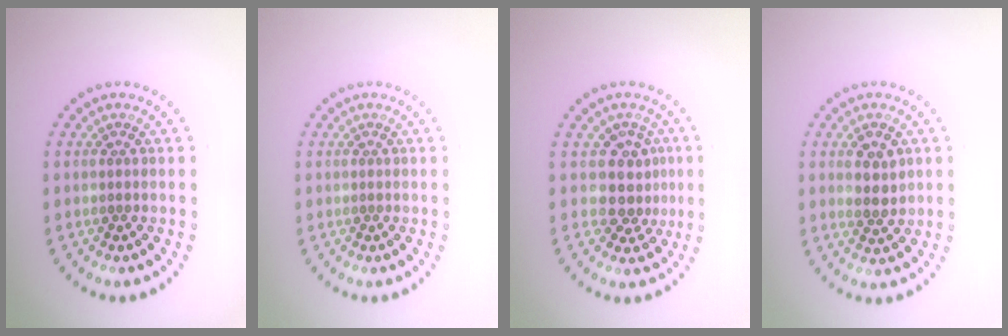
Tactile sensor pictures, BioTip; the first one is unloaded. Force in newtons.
{"total": 0.0}
{"total": 3.0, "press": 2.3, "slide": 1.8}
{"total": 2.6, "press": 2.6, "slide": 0.3}